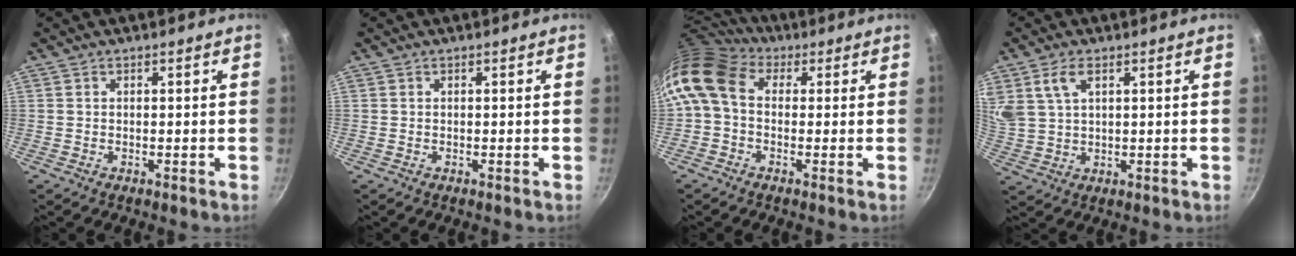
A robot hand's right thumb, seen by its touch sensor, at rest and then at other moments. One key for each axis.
{"total": 0.0}
{"total": 11.1, "fx": 1.3, "fy": 8.1, "fz": 7.4, "tx": -0.147, "ty": 0.027, "tz": 0.005}
{"total": 6.4, "fx": 3.0, "fy": 3.5, "fz": 4.4, "tx": -0.081, "ty": -0.005, "tz": 0.066}